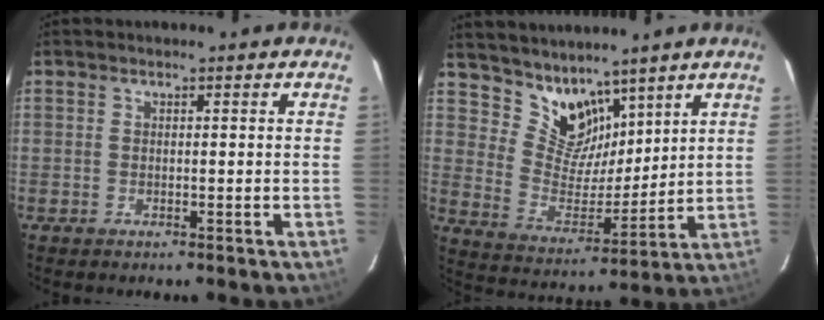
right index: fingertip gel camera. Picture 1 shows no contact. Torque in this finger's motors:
{"motor_torque": [-0.13, 0.33, 0.02, -0.01]}